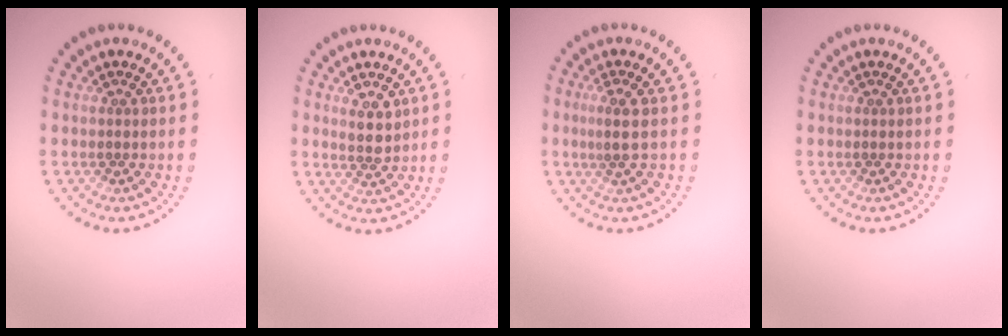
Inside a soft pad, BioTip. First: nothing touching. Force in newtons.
{"total": 2.2, "press": 2.0, "slide": 0.8}
{"total": 1.7, "press": 1.4, "slide": 0.9}
{"total": 0.0}